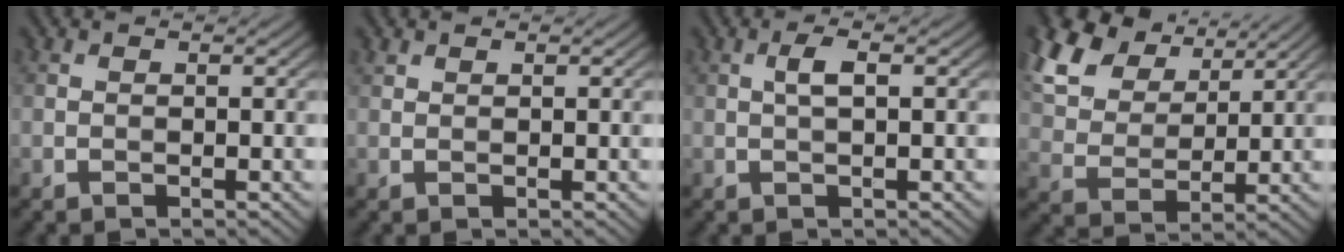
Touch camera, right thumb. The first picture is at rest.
{"total": 0.7, "force": [0.6, 0.4, 0.2], "torque": [-0.005, 0.000, 0.013]}
{"total": 2.0, "force": [0.3, 0.4, 2.0], "torque": [-0.041, 0.007, 0.004]}
{"total": 12.4, "force": [7.4, 7.1, 6.9], "torque": [-0.196, 0.029, 0.132]}